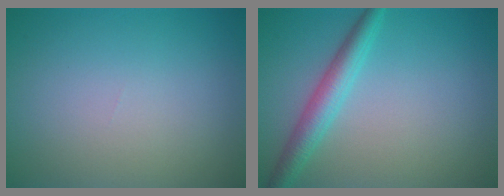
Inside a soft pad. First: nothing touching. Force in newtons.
{"total": 3.3, "press": 3.3, "slide": 0.1}